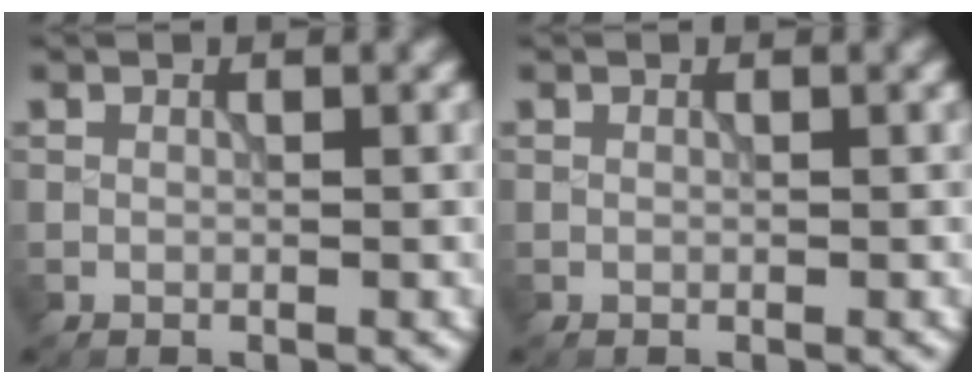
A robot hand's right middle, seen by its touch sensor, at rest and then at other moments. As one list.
[{"total": 0.0}]